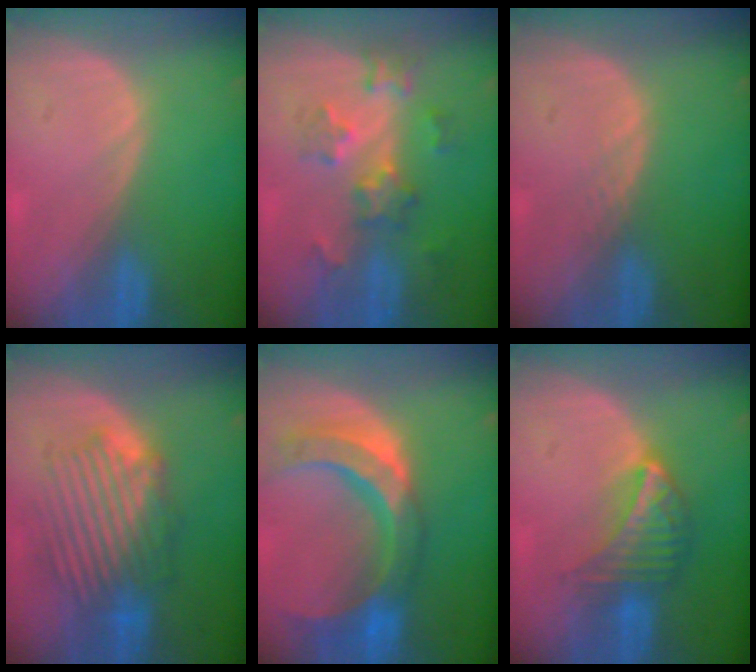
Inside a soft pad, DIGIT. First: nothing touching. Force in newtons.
{"total": 6.5, "press": 6.0, "slide": 2.3}
{"total": 1.0, "press": 1.0, "slide": 0.1}
{"total": 9.0, "press": 8.6, "slide": 2.7}
{"total": 11.5, "press": 9.7, "slide": 6.1}
{"total": 7.0, "press": 6.2, "slide": 3.2}